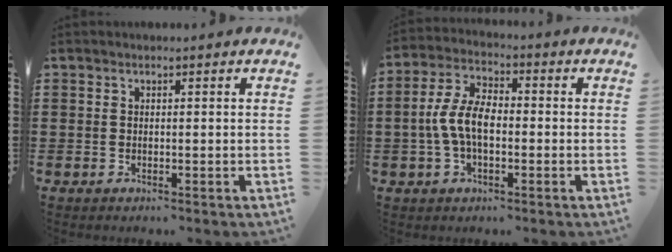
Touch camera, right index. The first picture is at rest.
{"total": 7.1, "force": [-1.1, 3.6, 5.9], "torque": [-0.140, 0.000, -0.028]}